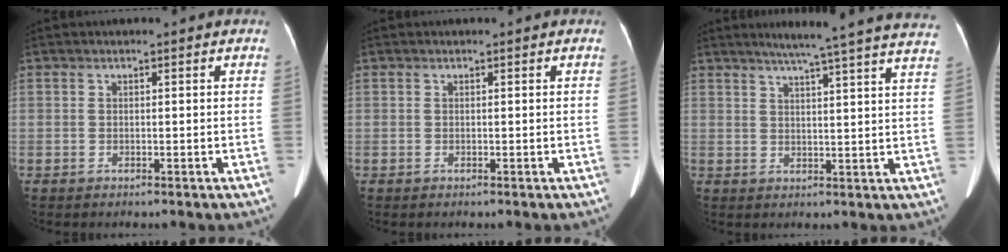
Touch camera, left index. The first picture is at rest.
{"total": 0.0}
{"total": 20.7, "force": [18.1, -0.7, 10.0], "torque": [-0.146, -0.025, 0.217]}